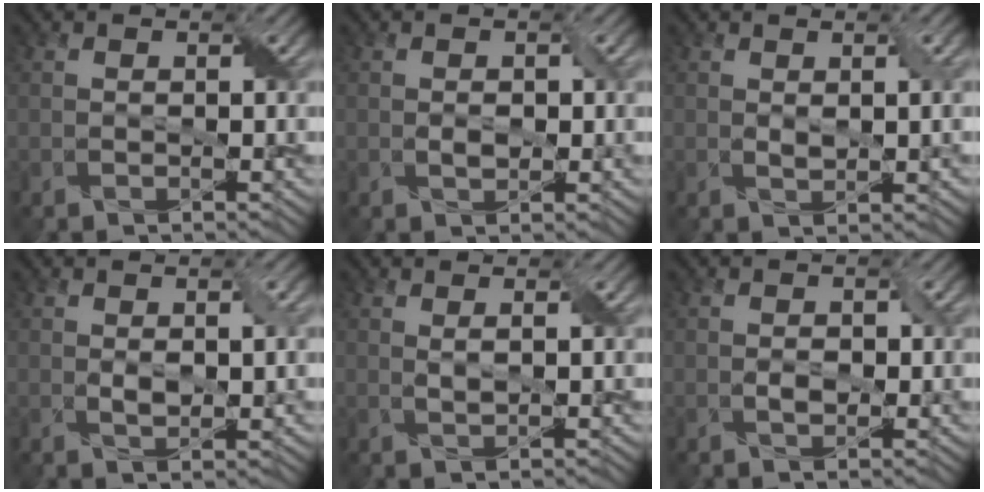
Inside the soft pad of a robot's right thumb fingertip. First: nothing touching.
{"total": 1.5, "force": [-0.1, 1.0, 1.1], "torque": [-0.023, -0.003, 0.002]}
{"total": 2.1, "force": [0.7, 0.6, 1.9], "torque": [-0.037, 0.001, 0.016]}
{"total": 2.5, "force": [0.4, 1.1, 2.2], "torque": [-0.045, -0.003, 0.011]}
{"total": 1.0, "force": [0.6, 0.1, 0.8], "torque": [-0.022, 0.001, 0.010]}
{"total": 1.7, "force": [-0.1, 1.1, 1.3], "torque": [-0.026, -0.002, 0.000]}